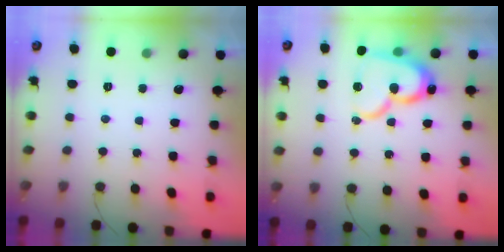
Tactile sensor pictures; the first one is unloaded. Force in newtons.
{"total": 15.2, "press": 15.2, "slide": 0.7}